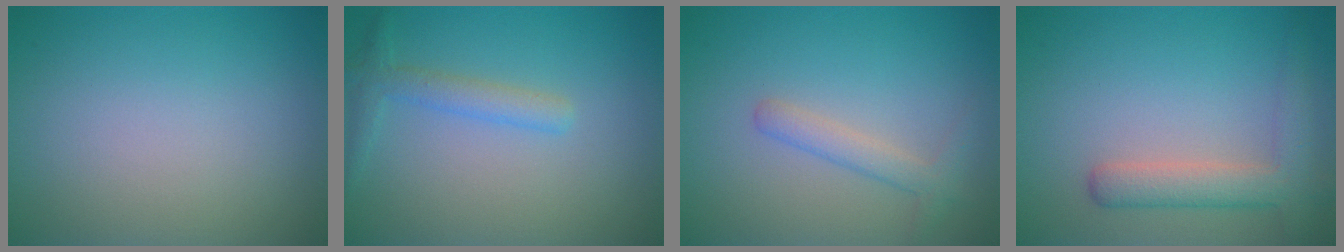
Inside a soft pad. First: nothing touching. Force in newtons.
{"total": 2.2, "press": 2.2, "slide": 0.1}
{"total": 2.0, "press": 2.0, "slide": 0.0}
{"total": 3.8, "press": 3.7, "slide": 0.3}